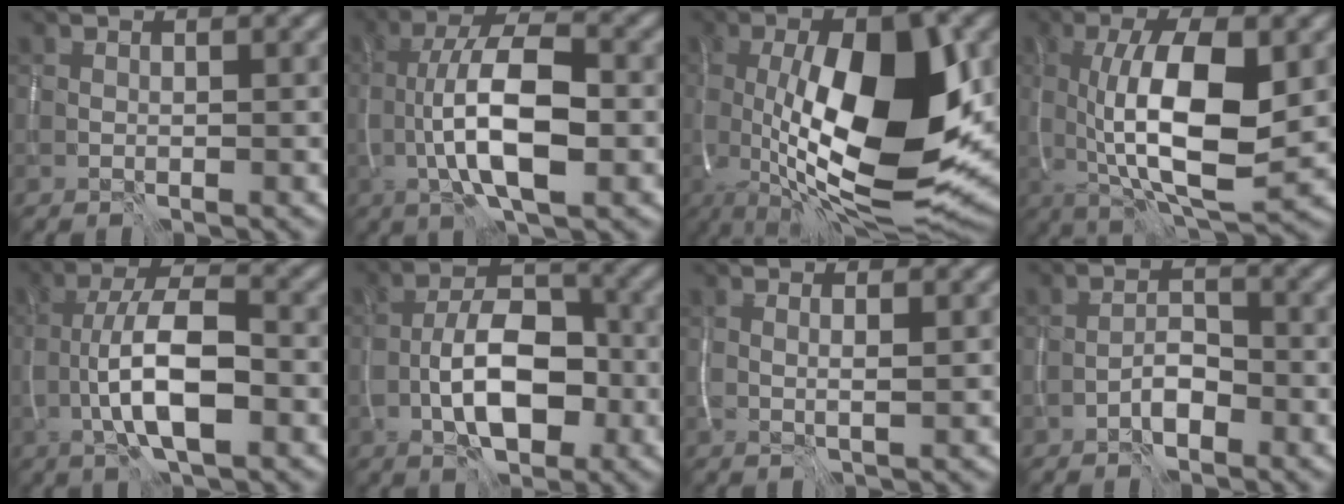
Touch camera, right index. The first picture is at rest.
{"total": 8.9, "force": [-1.3, 3.3, 8.1], "torque": [-0.143, 0.008, -0.026]}
{"total": 14.2, "force": [-0.1, 5.4, 13.1], "torque": [-0.210, -0.005, -0.001]}
{"total": 10.2, "force": [0.0, 3.5, 9.6], "torque": [-0.154, -0.007, 0.002]}
{"total": 7.5, "force": [-2.3, 2.6, 6.7], "torque": [-0.117, 0.013, -0.045]}
{"total": 7.2, "force": [-2.6, 3.4, 5.8], "torque": [-0.091, 0.012, -0.049]}
{"total": 1.2, "force": [0.3, 0.2, 1.1], "torque": [-0.013, -0.001, 0.003]}
{"total": 2.2, "force": [-1.7, 0.7, 1.2], "torque": [-0.014, 0.007, -0.033]}